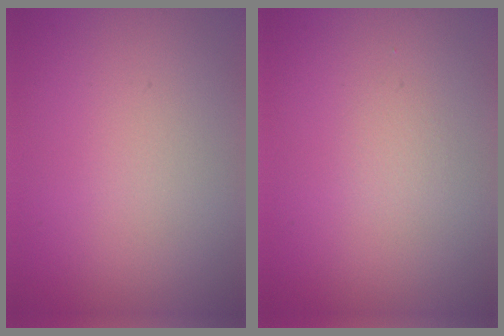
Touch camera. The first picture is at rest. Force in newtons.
{"total": 0.6, "press": 0.6, "slide": 0.0}